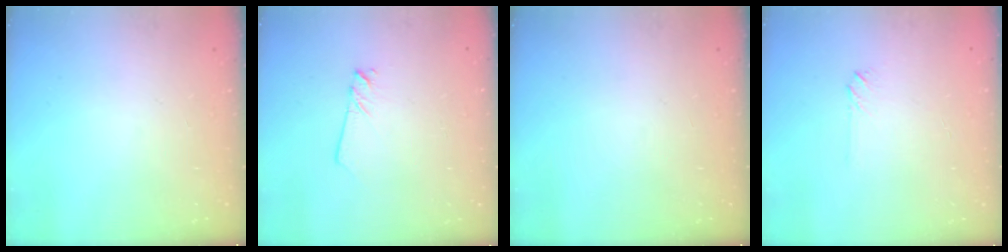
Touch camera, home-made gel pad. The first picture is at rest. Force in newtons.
{"total": 2.0, "press": 2.0, "slide": 0.1}
{"total": 0.0}
{"total": 2.0, "press": 2.0, "slide": 0.3}